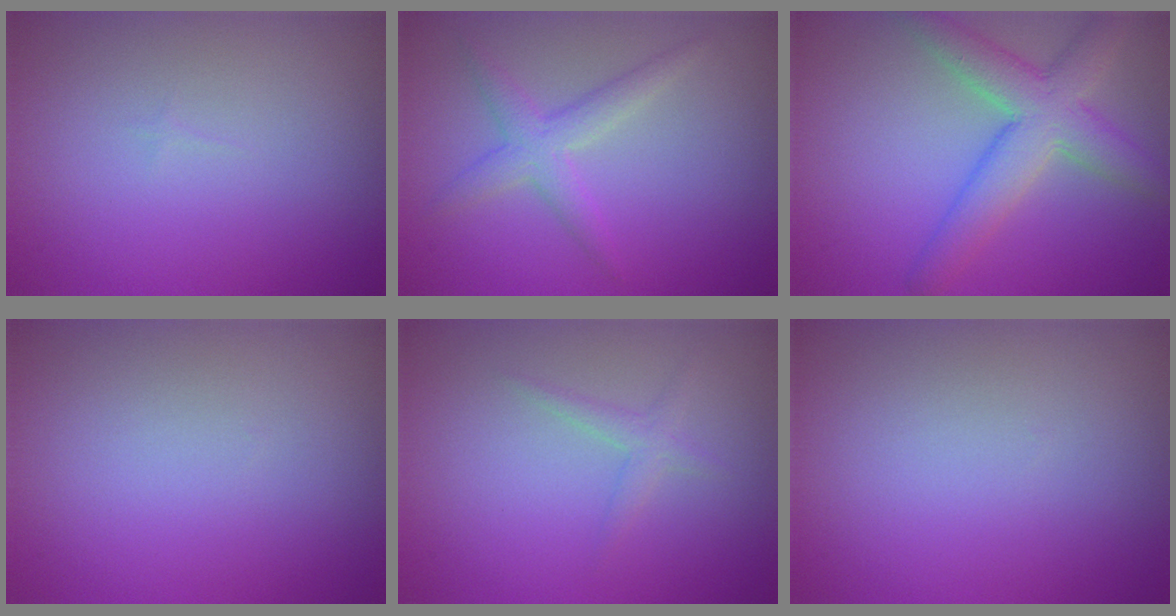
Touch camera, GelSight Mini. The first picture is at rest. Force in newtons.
{"total": 1.7, "press": 1.7, "slide": 0.2}
{"total": 5.9, "press": 5.9, "slide": 0.4}
{"total": 0.0}
{"total": 1.3, "press": 1.3, "slide": 0.1}
{"total": 0.0}